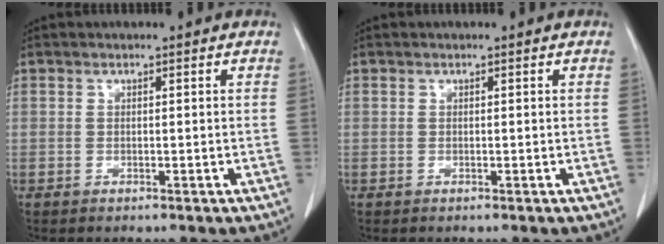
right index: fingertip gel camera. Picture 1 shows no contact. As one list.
[{"total": 0.0}]